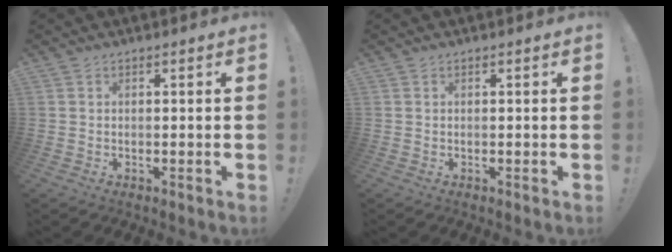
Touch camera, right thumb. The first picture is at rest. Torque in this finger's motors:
{"motor_torque": [0.00, 0.00, 0.02, 0.02, 0.00]}